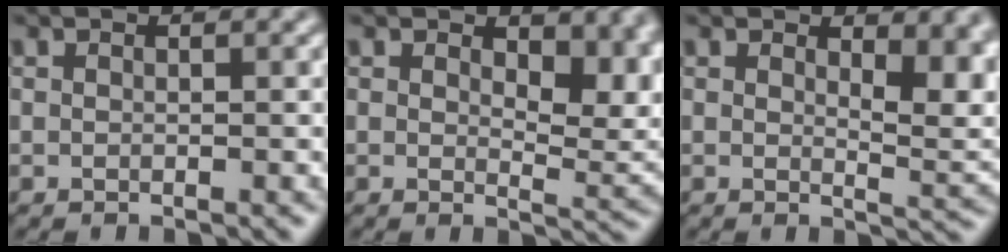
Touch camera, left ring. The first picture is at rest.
{"total": 5.9, "force": [2.2, 3.0, 4.5], "torque": [-0.053, -0.010, 0.034]}
{"total": 5.6, "force": [2.0, 2.4, 4.6], "torque": [-0.053, -0.010, 0.036]}